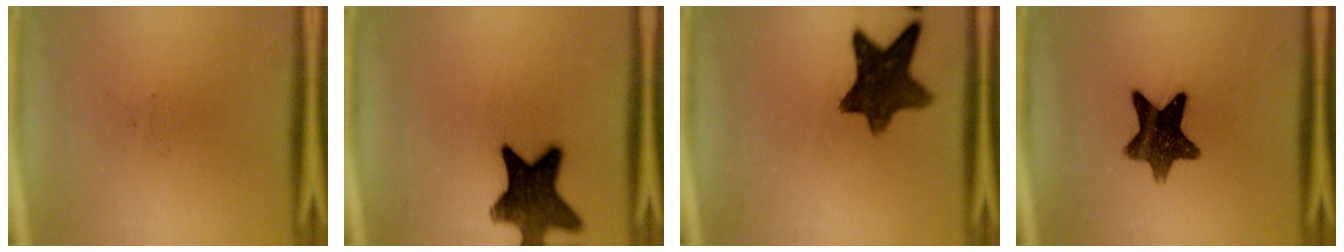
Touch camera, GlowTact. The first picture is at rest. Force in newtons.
{"total": 14.6}
{"total": 11.0}
{"total": 11.2}